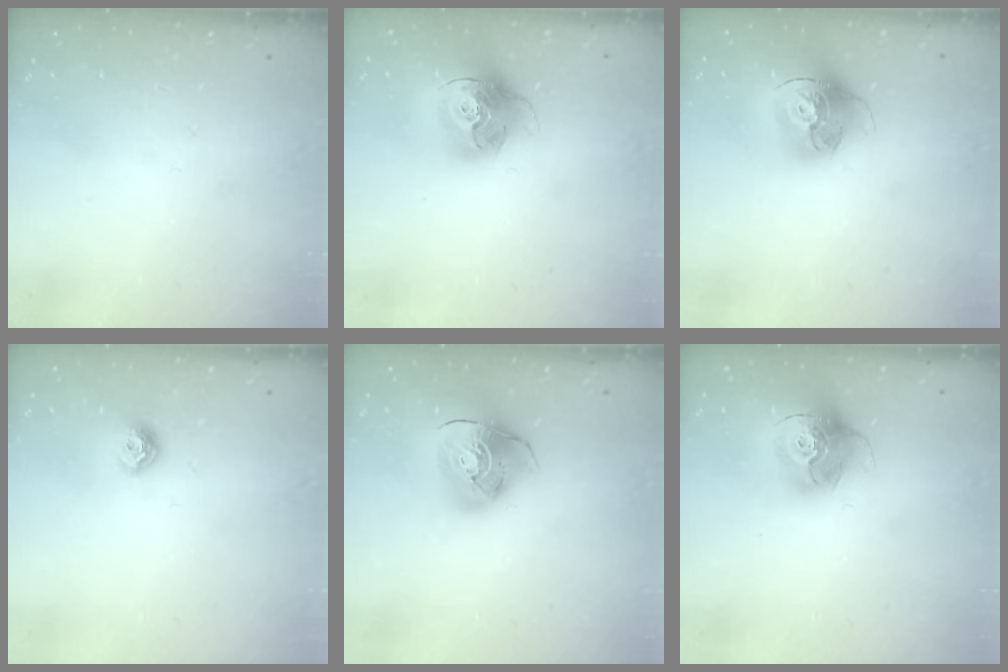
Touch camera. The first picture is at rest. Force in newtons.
{"total": 16.1, "press": 16.0, "slide": 1.6}
{"total": 17.0, "press": 16.9, "slide": 1.7}
{"total": 8.0, "press": 8.0, "slide": 1.0}
{"total": 12.7, "press": 12.6, "slide": 1.7}
{"total": 15.7, "press": 15.7, "slide": 1.4}